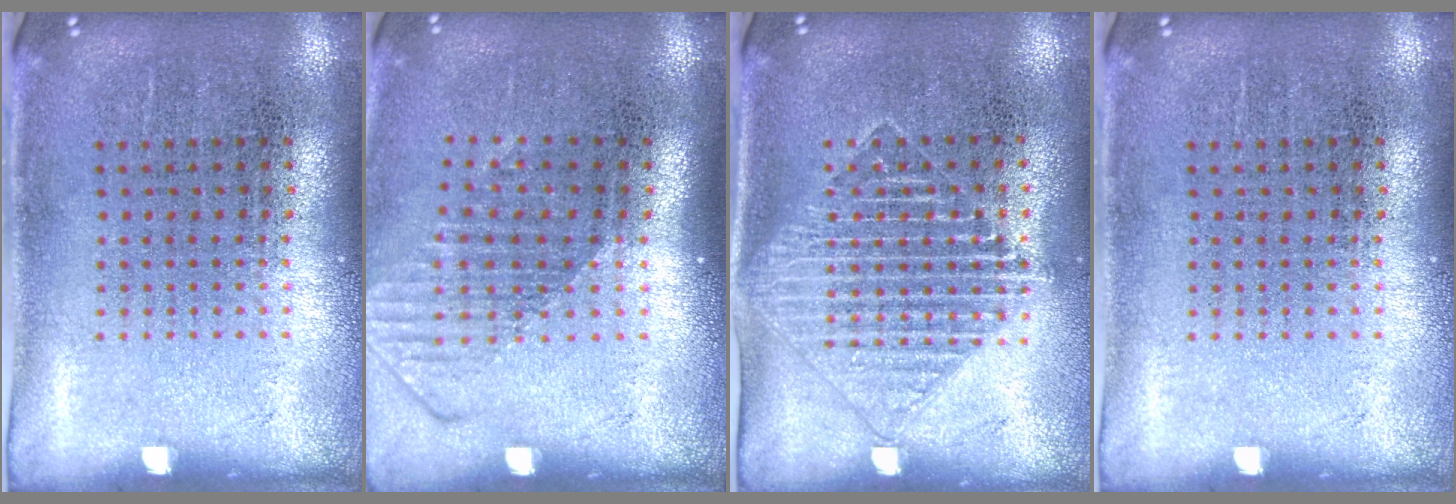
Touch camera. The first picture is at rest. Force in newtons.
{"total": 1.6, "press": 1.2, "slide": 1.0}
{"total": 1.6, "press": 1.4, "slide": 0.8}
{"total": 0.0}